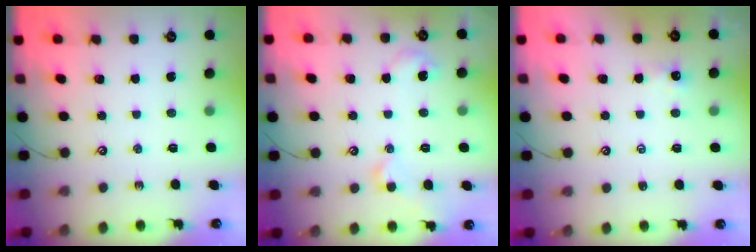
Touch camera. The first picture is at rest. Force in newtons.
{"total": 2.1, "press": 2.1, "slide": 0.1}
{"total": 0.9, "press": 0.8, "slide": 0.3}